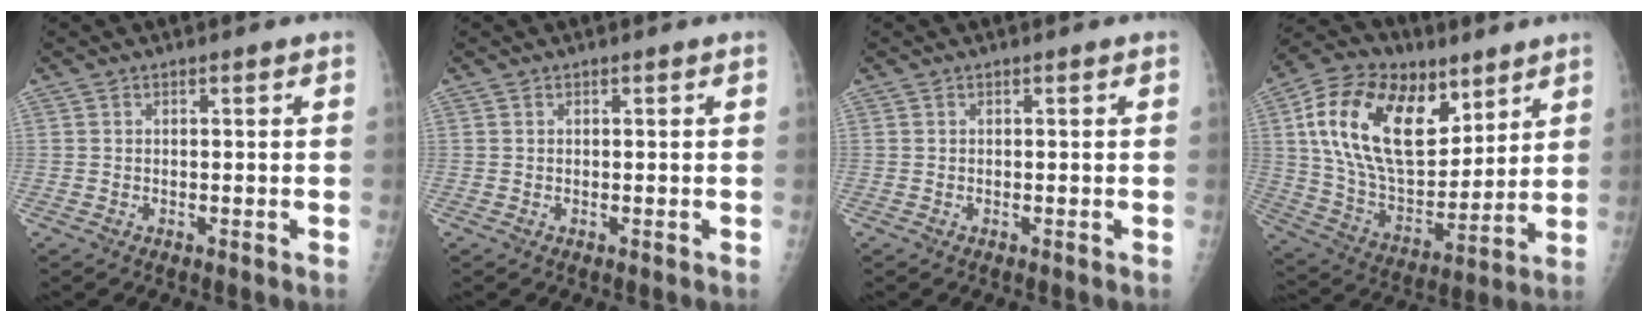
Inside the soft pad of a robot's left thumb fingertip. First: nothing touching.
{"total": 0.0}
{"total": 0.0}
{"total": 25.1, "force": [10.6, 14.8, 17.3], "torque": [-0.289, -0.026, 0.189]}